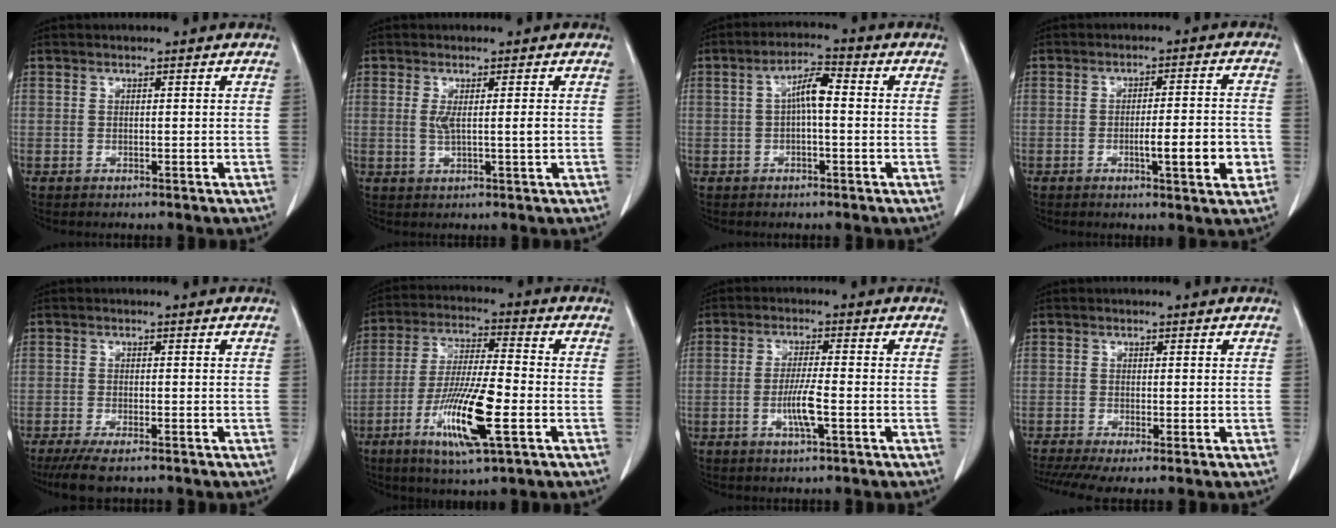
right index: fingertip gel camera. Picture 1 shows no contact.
{"total": 3.0, "force": [0.3, 0.1, 3.0], "torque": [-0.057, -0.003, 0.008]}
{"total": 4.8, "force": [0.2, 1.1, 4.6], "torque": [-0.084, 0.016, 0.000]}
{"total": 7.8, "force": [-2.4, 0.8, 7.4], "torque": [-0.105, 0.001, -0.030]}
{"total": 5.6, "force": [-4.2, 1.0, 3.5], "torque": [-0.062, -0.015, -0.064]}
{"total": 13.8, "force": [-4.9, 1.4, 12.9], "torque": [-0.250, -0.020, -0.089]}
{"total": 5.0, "force": [-1.5, 0.2, 4.7], "torque": [-0.094, -0.008, -0.029]}
{"total": 5.8, "force": [-3.9, 1.0, 4.2], "torque": [-0.072, -0.014, -0.070]}